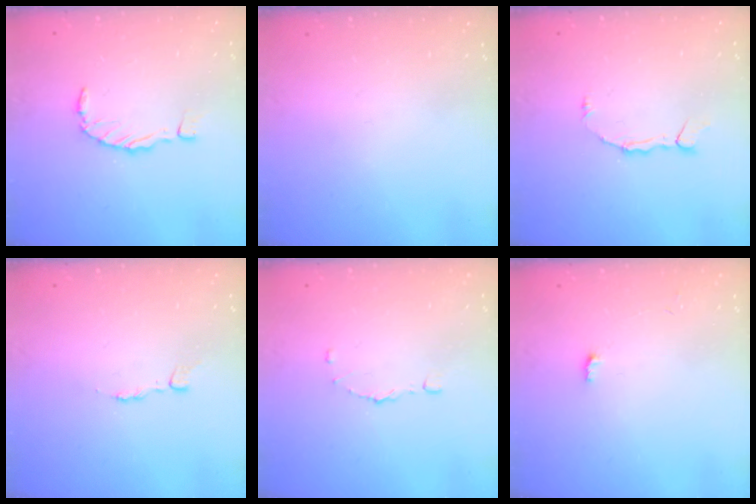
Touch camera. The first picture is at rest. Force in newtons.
{"total": 0.0}
{"total": 3.5, "press": 3.5, "slide": 0.3}
{"total": 2.5, "press": 2.5, "slide": 0.3}
{"total": 5.3, "press": 5.3, "slide": 0.5}
{"total": 3.2, "press": 3.2, "slide": 0.3}